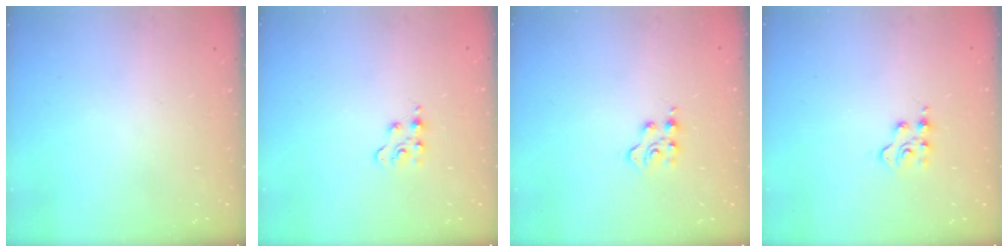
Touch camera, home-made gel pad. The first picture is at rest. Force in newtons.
{"total": 3.0, "press": 3.0, "slide": 0.4}
{"total": 3.1, "press": 3.0, "slide": 0.5}
{"total": 3.8, "press": 3.8, "slide": 0.5}